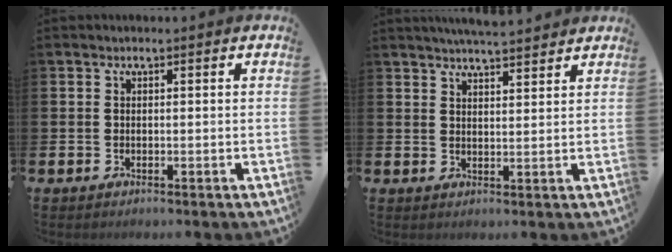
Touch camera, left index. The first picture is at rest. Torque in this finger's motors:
{"motor_torque": [0.98, -1.15, 0.47, 0.05]}